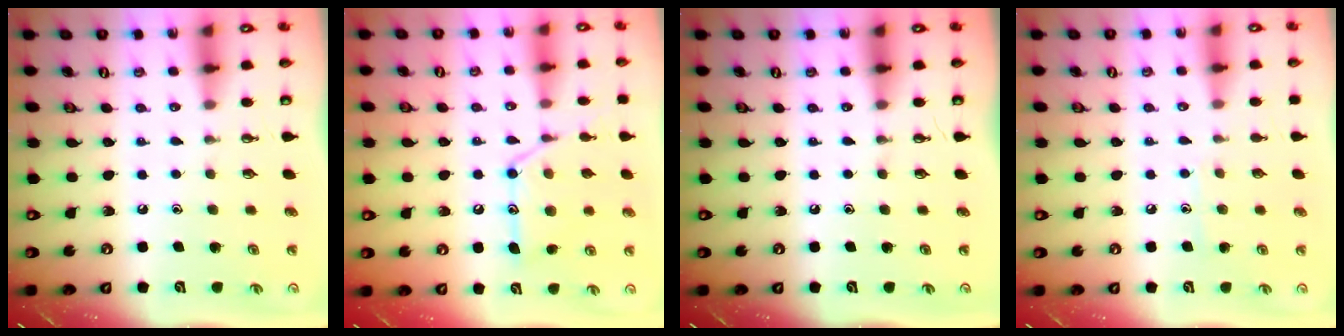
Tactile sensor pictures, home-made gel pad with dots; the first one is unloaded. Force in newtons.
{"total": 14.4, "press": 14.3, "slide": 1.1}
{"total": 0.0}
{"total": 6.0, "press": 6.0, "slide": 0.6}